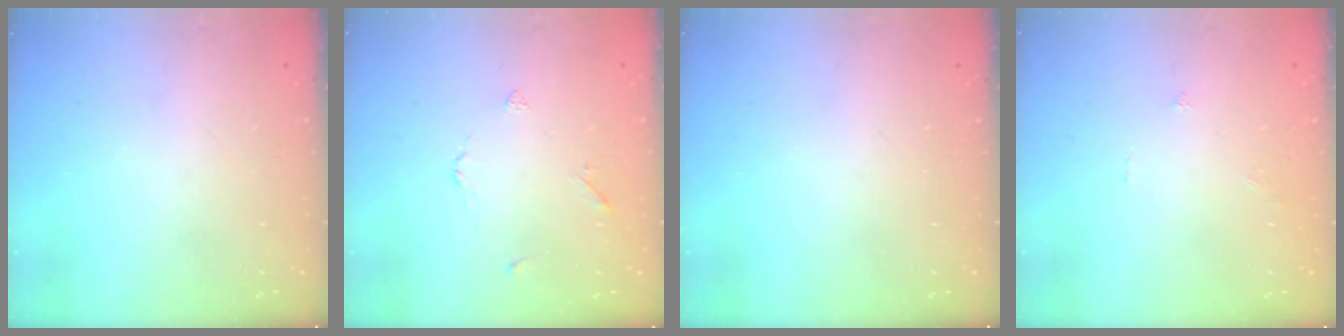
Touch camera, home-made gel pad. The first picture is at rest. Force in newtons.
{"total": 2.2, "press": 2.2, "slide": 0.5}
{"total": 0.0}
{"total": 0.0}